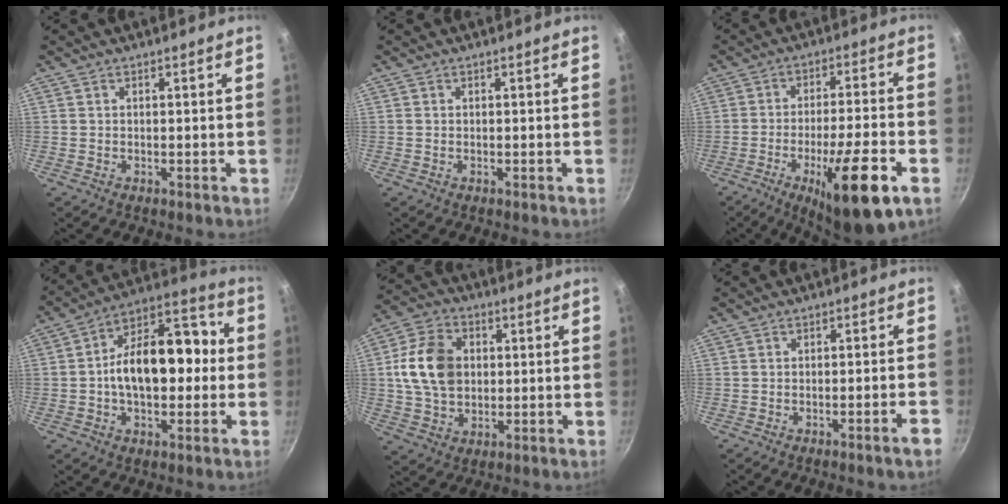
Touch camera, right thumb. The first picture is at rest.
{"total": 0.0}
{"total": 16.8, "force": [-7.2, 3.8, 14.7], "torque": [-0.224, 0.025, -0.107]}
{"total": 18.5, "force": [-0.8, 11.3, 14.6], "torque": [-0.186, 0.052, -0.024]}
{"total": 13.3, "force": [1.5, 9.9, 8.7], "torque": [-0.140, 0.008, 0.022]}
{"total": 3.0, "force": [-1.9, -0.1, 2.3], "torque": [-0.033, 0.017, -0.023]}